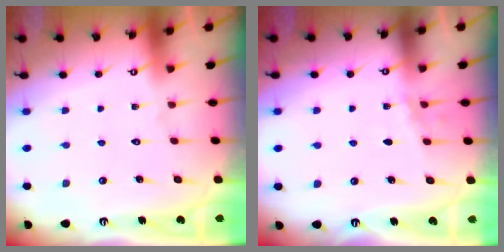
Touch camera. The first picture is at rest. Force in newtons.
{"total": 2.9, "press": 2.7, "slide": 1.1}